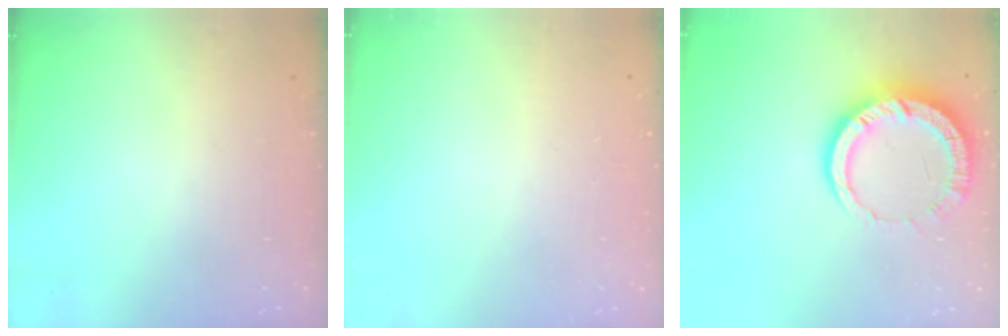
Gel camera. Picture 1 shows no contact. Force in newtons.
{"total": 2.2, "press": 2.2, "slide": 0.1}
{"total": 11.3, "press": 11.2, "slide": 1.2}